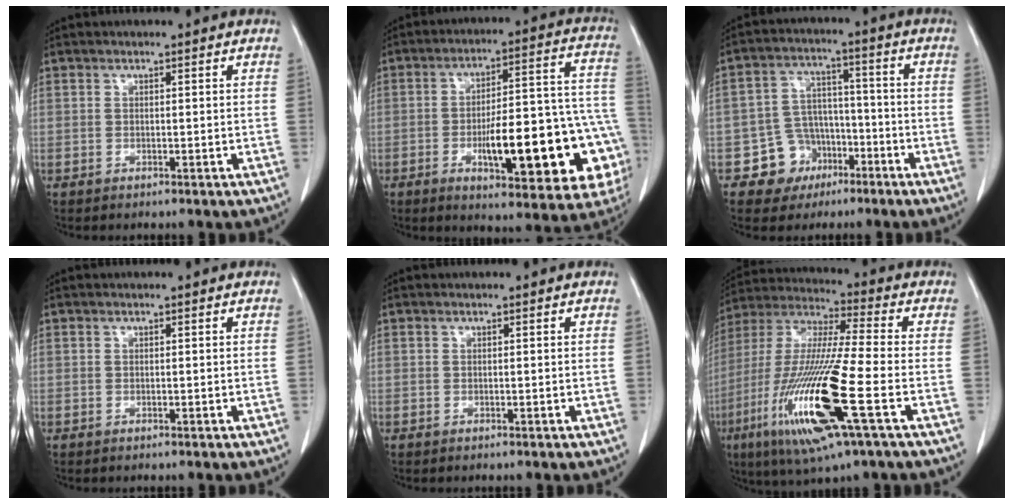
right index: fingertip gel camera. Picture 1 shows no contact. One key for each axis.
{"total": 23.2, "fx": -6.6, "fy": 5.6, "fz": 21.5, "tx": -0.217, "ty": 0.027, "tz": -0.076}
{"total": 7.8, "fx": -3.9, "fy": 6.6, "fz": 1.0, "tx": -0.005, "ty": 0.018, "tz": -0.056}
{"total": 0.0}
{"total": 0.0}
{"total": 20.2, "fx": -7.0, "fy": 1.2, "fz": 18.9, "tx": -0.412, "ty": -0.034, "tz": -0.135}